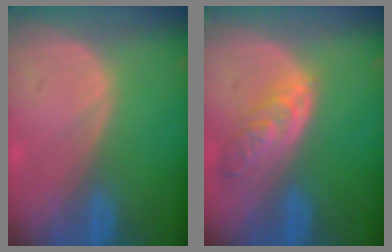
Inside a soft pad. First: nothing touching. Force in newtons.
{"total": 5.6, "press": 5.1, "slide": 2.2}